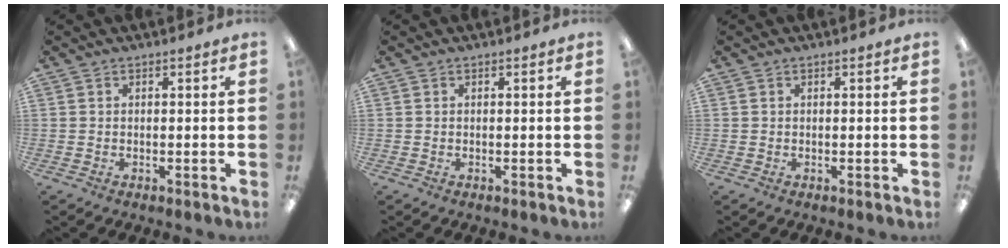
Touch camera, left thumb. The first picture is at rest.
{"total": 0.0}
{"total": 0.0}